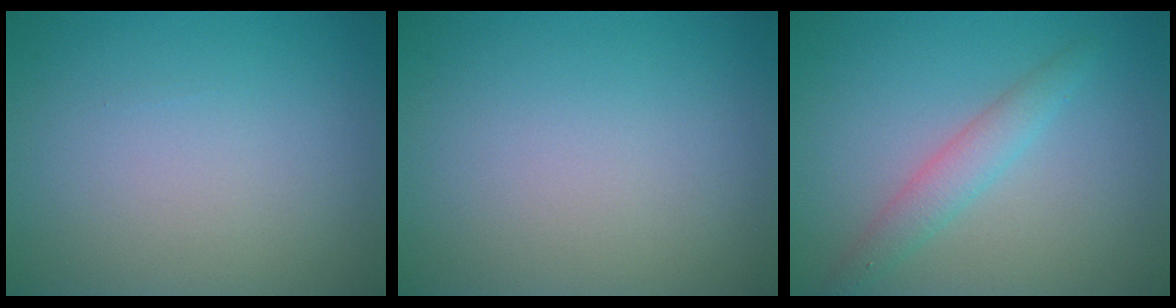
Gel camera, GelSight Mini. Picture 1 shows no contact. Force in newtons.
{"total": 0.0}
{"total": 2.3, "press": 2.3, "slide": 0.1}